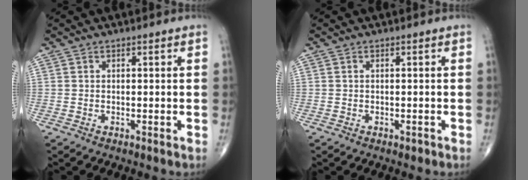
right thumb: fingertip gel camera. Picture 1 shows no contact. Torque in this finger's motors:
{"motor_torque": [0.14, 0.29, -0.10, -0.04, 0.09]}